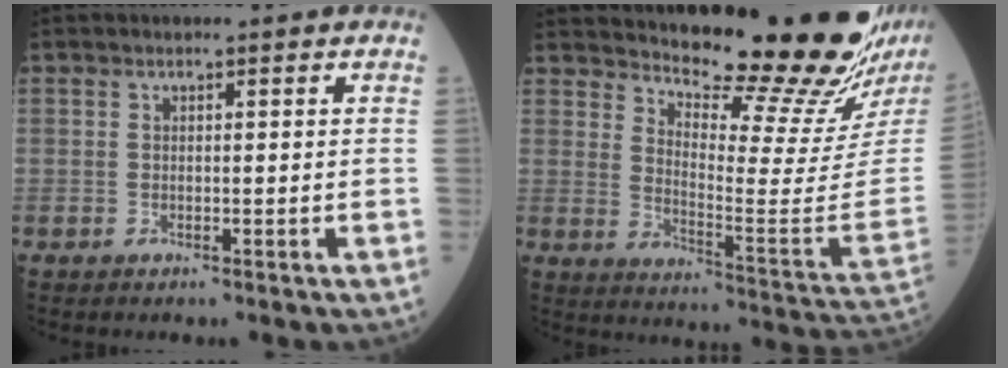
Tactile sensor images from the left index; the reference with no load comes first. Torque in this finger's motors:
{"motor_torque": [0.48, -0.77, 0.66, 0.09]}